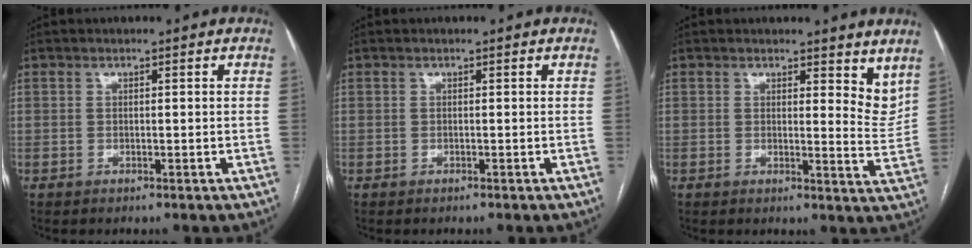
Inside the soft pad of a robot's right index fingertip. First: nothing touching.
{"total": 0.0}
{"total": 5.9, "force": [4.7, 2.1, 3.0], "torque": [-0.020, -0.029, 0.047]}